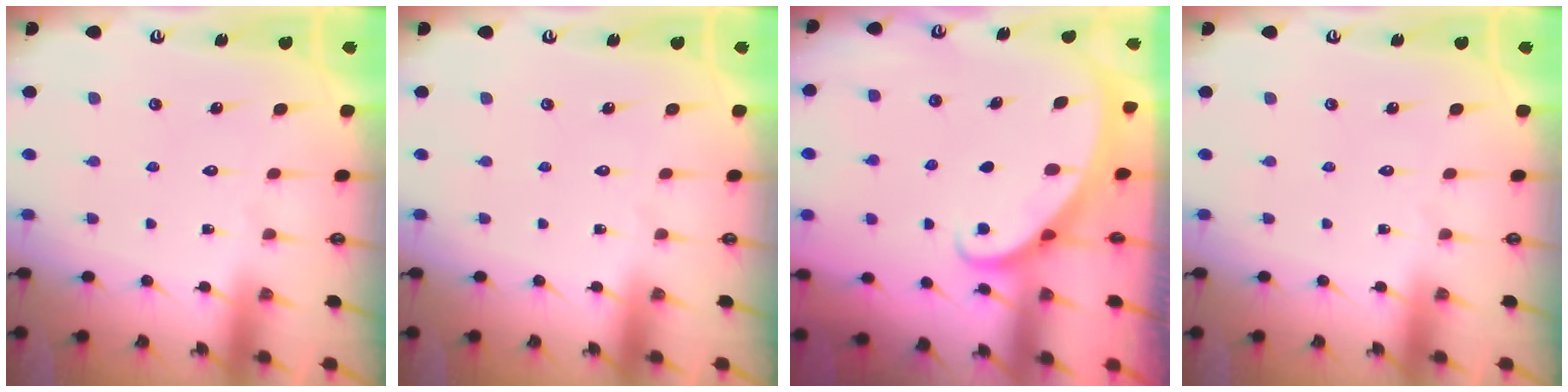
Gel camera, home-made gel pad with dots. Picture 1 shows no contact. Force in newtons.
{"total": 0.0}
{"total": 1.8, "press": 1.8, "slide": 0.1}
{"total": 0.0}